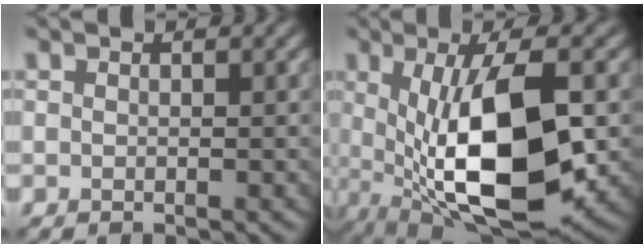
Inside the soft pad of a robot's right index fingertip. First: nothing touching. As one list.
[{"total": 13.1, "force": [-0.9, 5.1, 12.0], "torque": [-0.202, -0.018, -0.011]}]